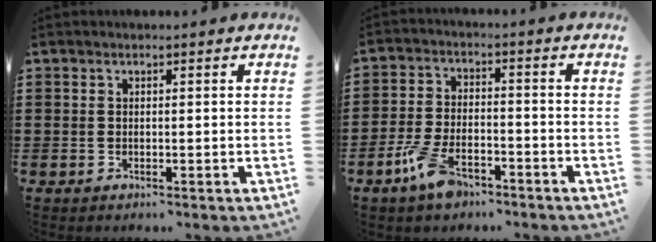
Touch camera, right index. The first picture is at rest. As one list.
[{"total": 6.9, "force": [-4.7, 2.8, 4.3], "torque": [-0.100, 0.003, -0.090]}]